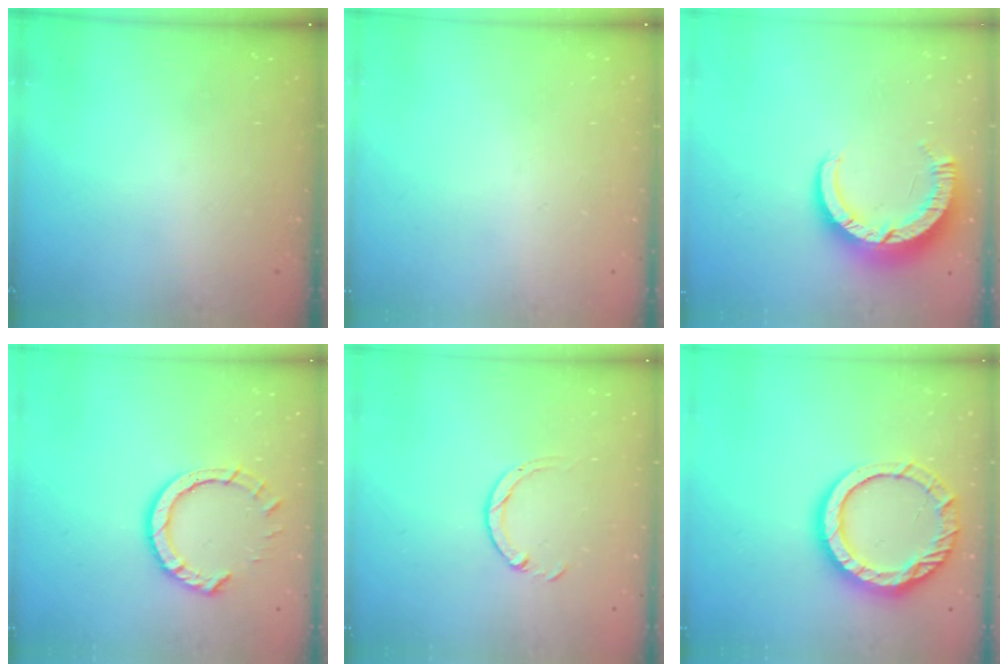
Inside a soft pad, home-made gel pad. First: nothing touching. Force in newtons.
{"total": 0.0}
{"total": 9.2, "press": 9.2, "slide": 0.7}
{"total": 8.6, "press": 8.5, "slide": 0.6}
{"total": 4.6, "press": 4.6, "slide": 0.3}
{"total": 15.3, "press": 15.2, "slide": 1.3}